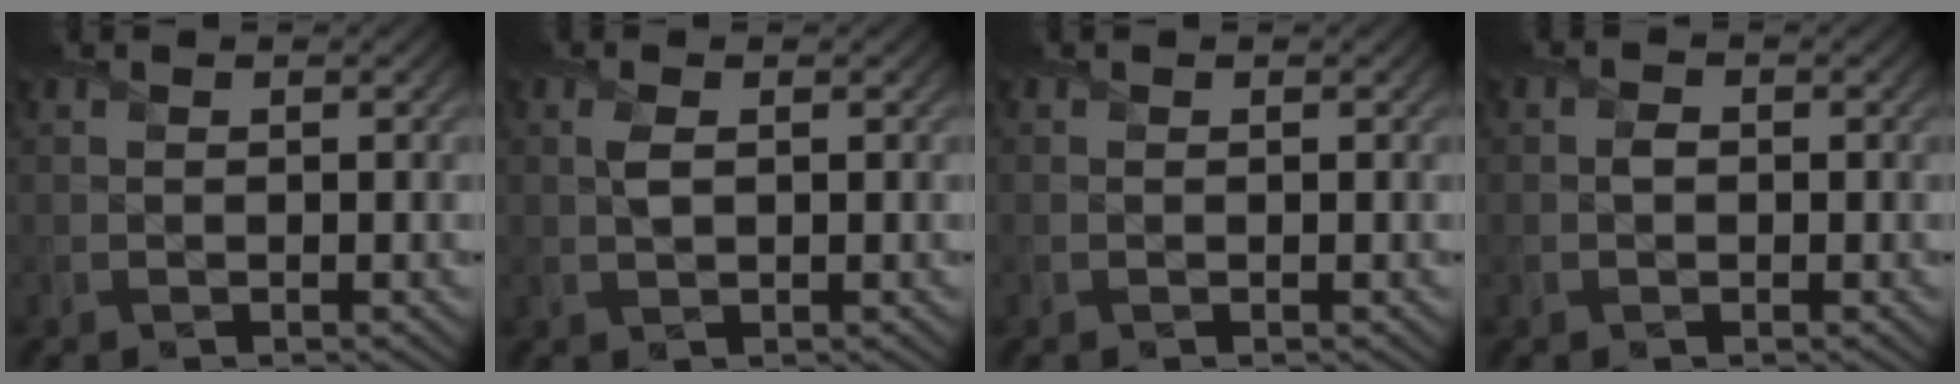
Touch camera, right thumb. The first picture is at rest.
{"total": 1.7, "force": [0.4, 0.8, 1.4], "torque": [-0.038, 0.002, 0.007]}
{"total": 0.0}
{"total": 1.0, "force": [-0.2, 0.9, 0.5], "torque": [-0.008, -0.006, -0.010]}